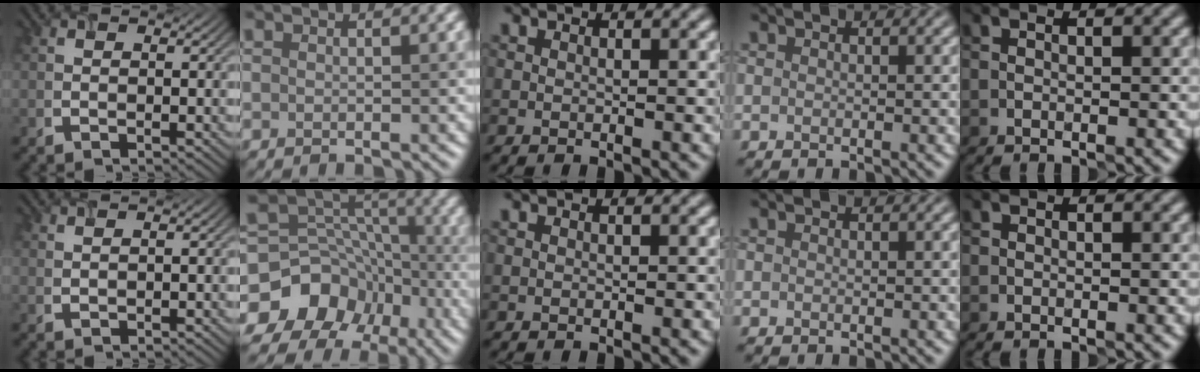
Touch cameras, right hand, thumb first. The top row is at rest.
{"thumb": {"total": 0.8, "force": [0.4, -0.7, -0.2], "torque": [-0.003, 0.007, 0.016]}, "index": {"total": 12.5, "force": [-6.5, 10.1, 3.4], "torque": [-0.069, 0.011, -0.103]}}